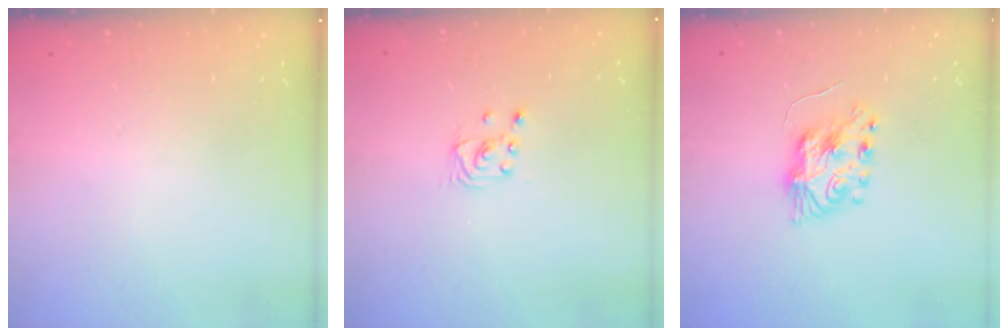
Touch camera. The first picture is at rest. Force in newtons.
{"total": 1.6, "press": 1.6, "slide": 0.0}
{"total": 8.7, "press": 8.6, "slide": 0.6}